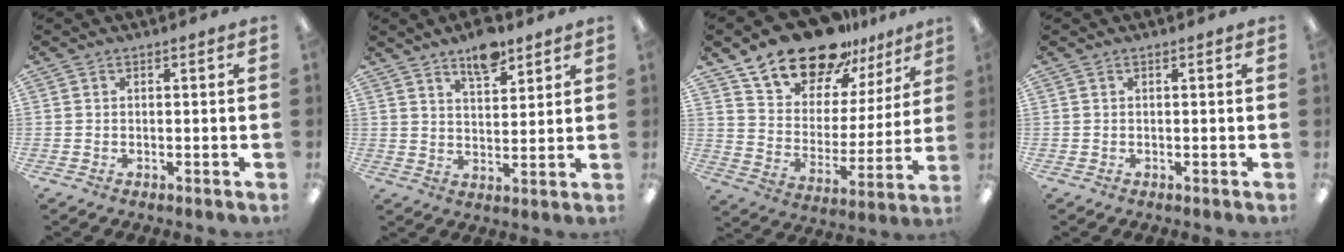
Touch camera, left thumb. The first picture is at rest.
{"total": 8.1, "force": [6.1, 3.2, 4.2], "torque": [-0.057, -0.035, 0.103]}
{"total": 19.3, "force": [15.7, 9.2, 6.4], "torque": [-0.123, -0.114, 0.283]}
{"total": 0.0}